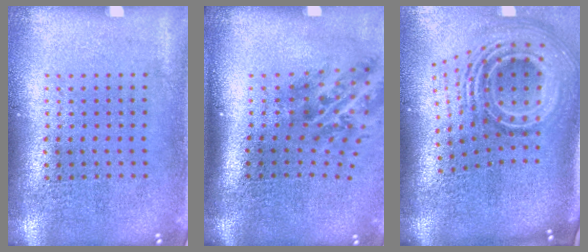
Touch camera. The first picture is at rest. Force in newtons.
{"total": 2.1, "press": 1.3, "slide": 1.7}
{"total": 3.0, "press": 1.8, "slide": 2.4}